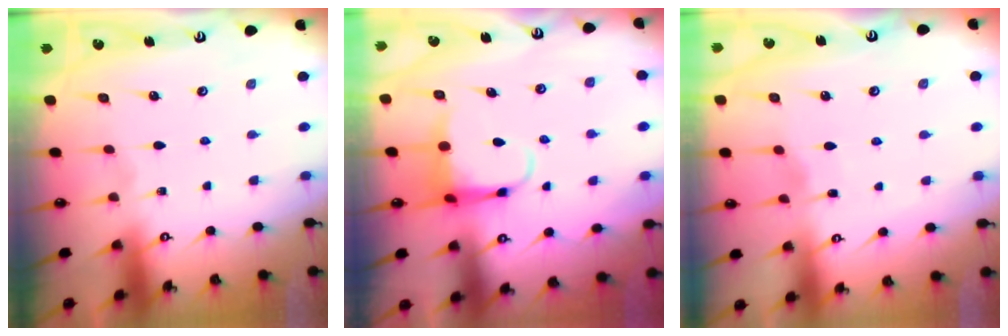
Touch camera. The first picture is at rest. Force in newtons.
{"total": 6.1, "press": 6.0, "slide": 1.2}
{"total": 2.6, "press": 2.6, "slide": 0.3}